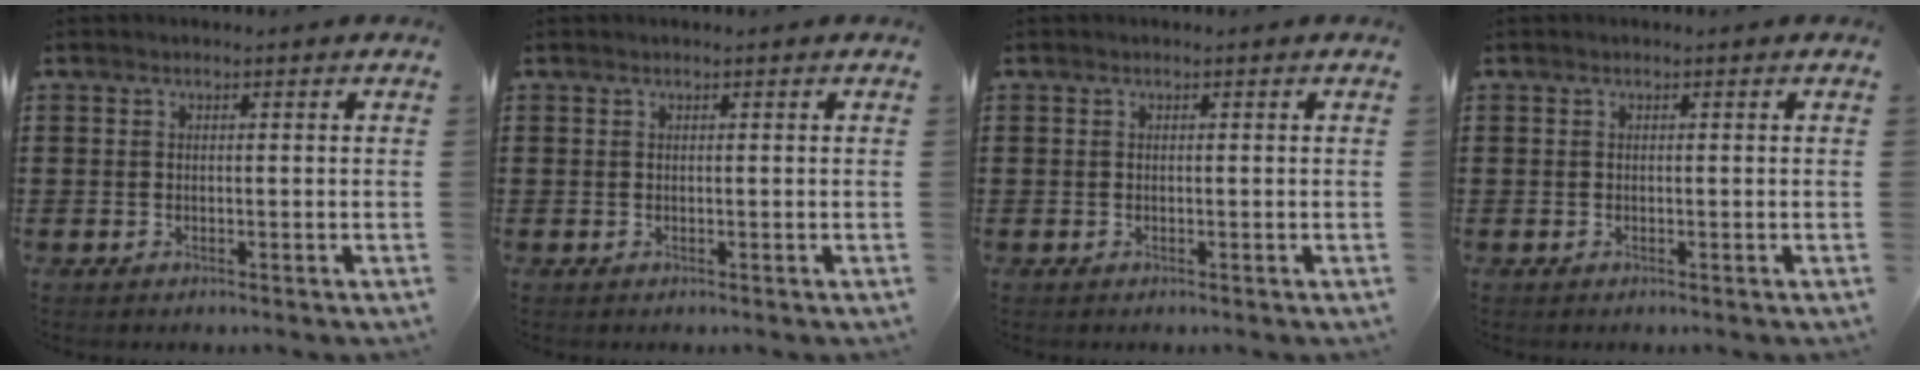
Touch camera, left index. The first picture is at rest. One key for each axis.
{"total": 0.0}
{"total": 0.0}
{"total": 0.0}